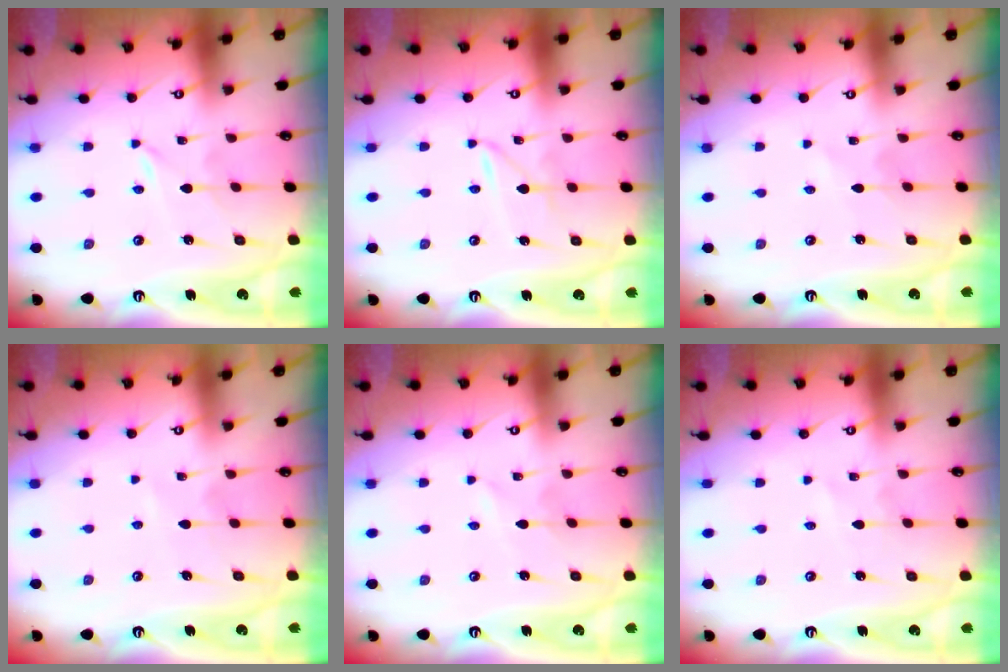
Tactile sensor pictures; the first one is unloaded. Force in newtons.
{"total": 1.6, "press": 1.6, "slide": 0.1}
{"total": 0.8, "press": 0.8, "slide": 0.1}
{"total": 2.2, "press": 2.1, "slide": 0.3}
{"total": 1.1, "press": 1.1, "slide": 0.2}
{"total": 1.3, "press": 1.3, "slide": 0.1}